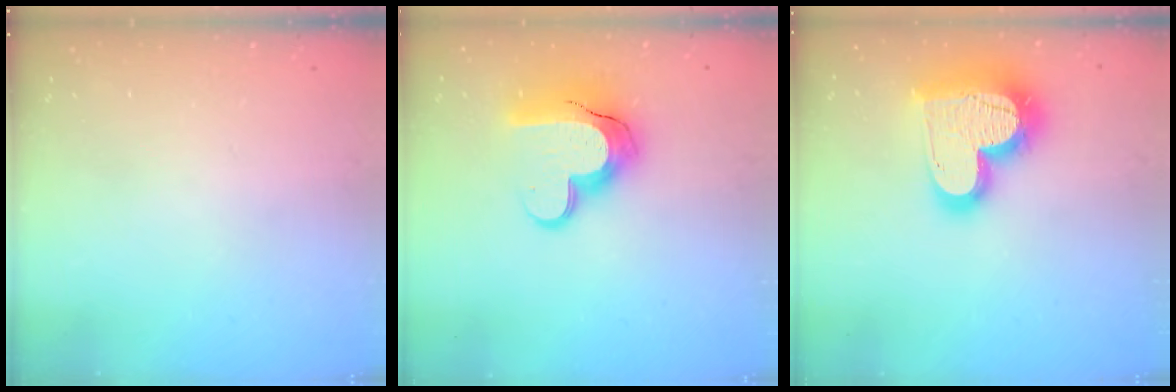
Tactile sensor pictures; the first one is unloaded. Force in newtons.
{"total": 16.0, "press": 16.0, "slide": 1.0}
{"total": 23.6, "press": 23.5, "slide": 2.1}